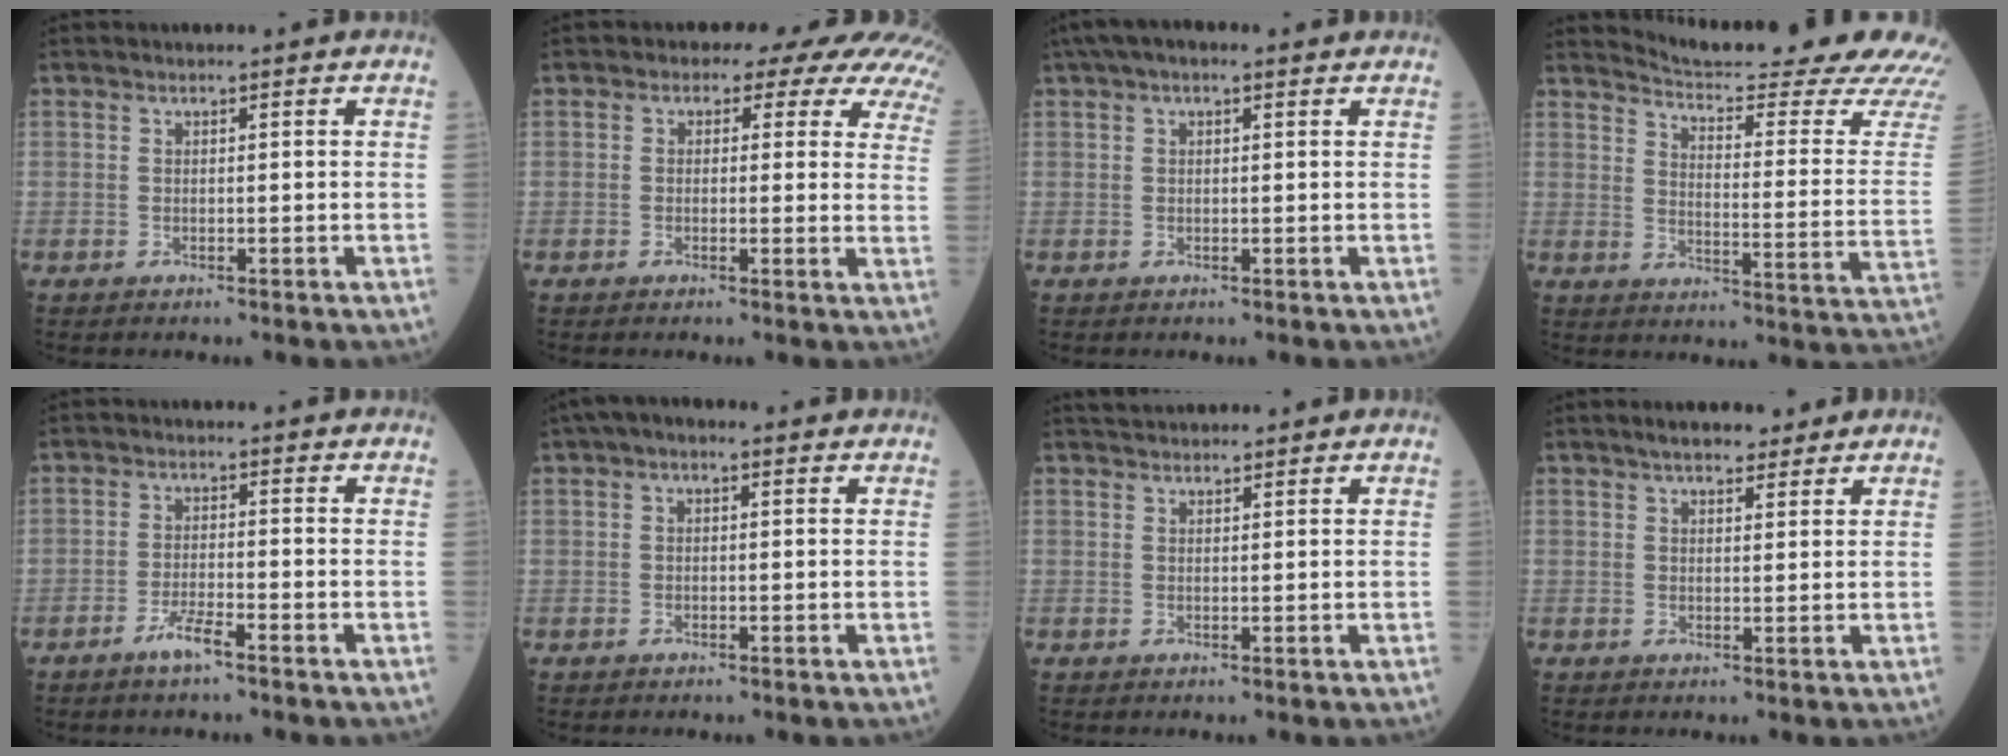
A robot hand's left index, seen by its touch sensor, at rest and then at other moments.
{"total": 12.6, "force": [10.3, 5.1, 5.1], "torque": [-0.045, 0.021, 0.090]}
{"total": 4.5, "force": [2.7, 1.9, 3.1], "torque": [-0.064, 0.039, 0.044]}
{"total": 24.0, "force": [23.2, -0.5, 6.1], "torque": [-0.093, -0.141, 0.273]}
{"total": 3.3, "force": [-2.4, 0.2, 2.2], "torque": [-0.051, -0.004, -0.049]}
{"total": 3.0, "force": [1.5, 1.4, 2.1], "torque": [-0.037, 0.020, 0.017]}
{"total": 4.3, "force": [4.0, 0.9, 1.1], "torque": [-0.015, 0.037, 0.061]}
{"total": 4.6, "force": [3.7, 1.6, 2.1], "torque": [-0.033, 0.018, 0.058]}